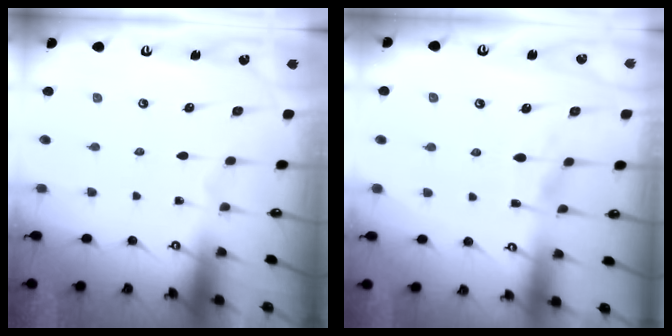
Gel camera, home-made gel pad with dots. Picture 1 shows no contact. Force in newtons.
{"total": 0.9, "press": 0.6, "slide": 0.7}